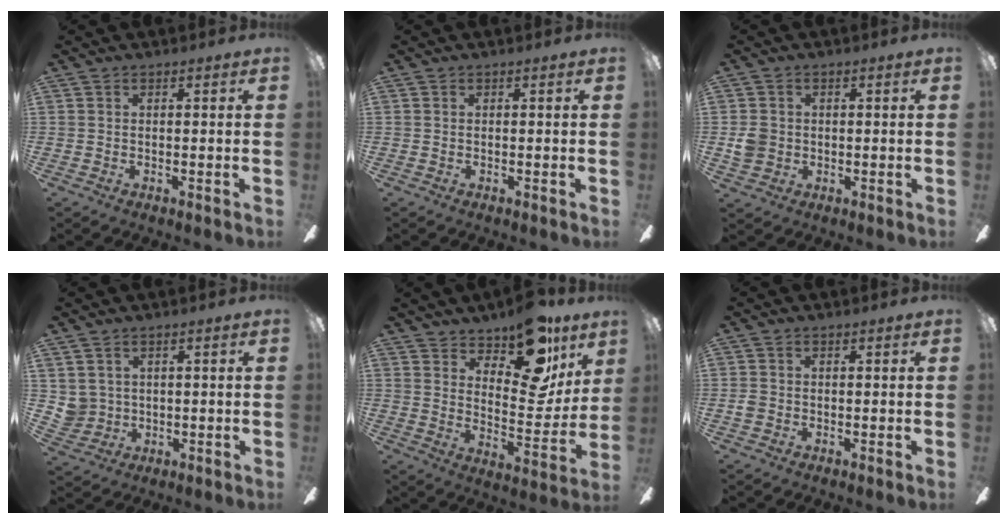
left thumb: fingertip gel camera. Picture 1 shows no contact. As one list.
[{"total": 0.0}, {"total": 2.9, "force": [-0.2, 2.7, 1.0], "torque": [-0.011, 0.003, -0.004]}, {"total": 4.0, "force": [1.9, 3.5, 0.1], "torque": [-0.019, -0.001, 0.039]}, {"total": 16.8, "force": [12.2, 7.2, 8.9], "torque": [-0.127, -0.088, 0.211]}, {"total": 1.5, "force": [-0.4, 1.3, 0.7], "torque": [-0.012, 0.004, -0.008]}]